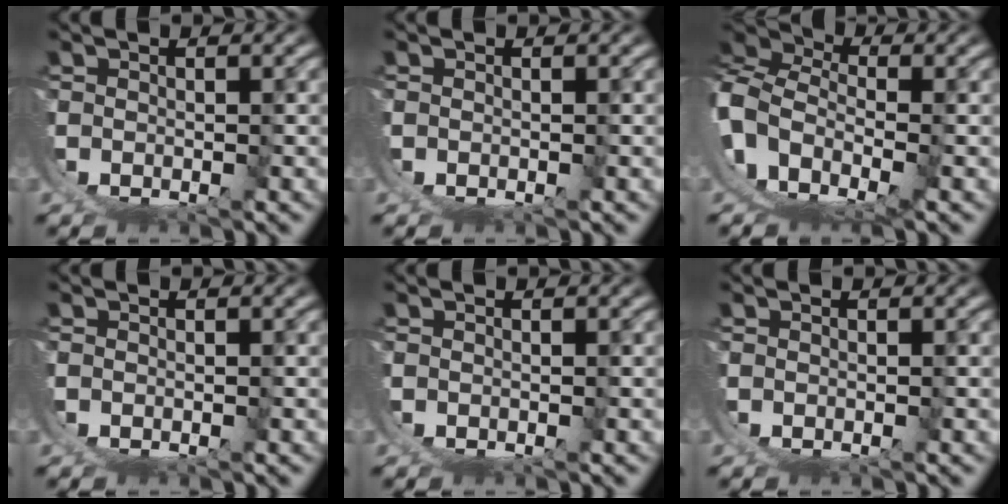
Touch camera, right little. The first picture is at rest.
{"total": 0.0}
{"total": 10.0, "force": [-1.0, 8.1, 5.8], "torque": [-0.137, -0.021, -0.028]}
{"total": 0.0}
{"total": 0.0}
{"total": 0.0}